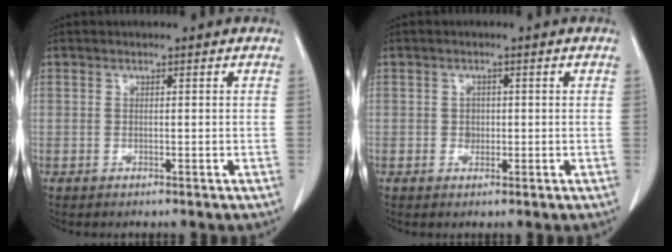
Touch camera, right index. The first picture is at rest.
{"total": 1.4, "force": [0.0, 1.2, 0.6], "torque": [-0.007, 0.005, 0.003]}